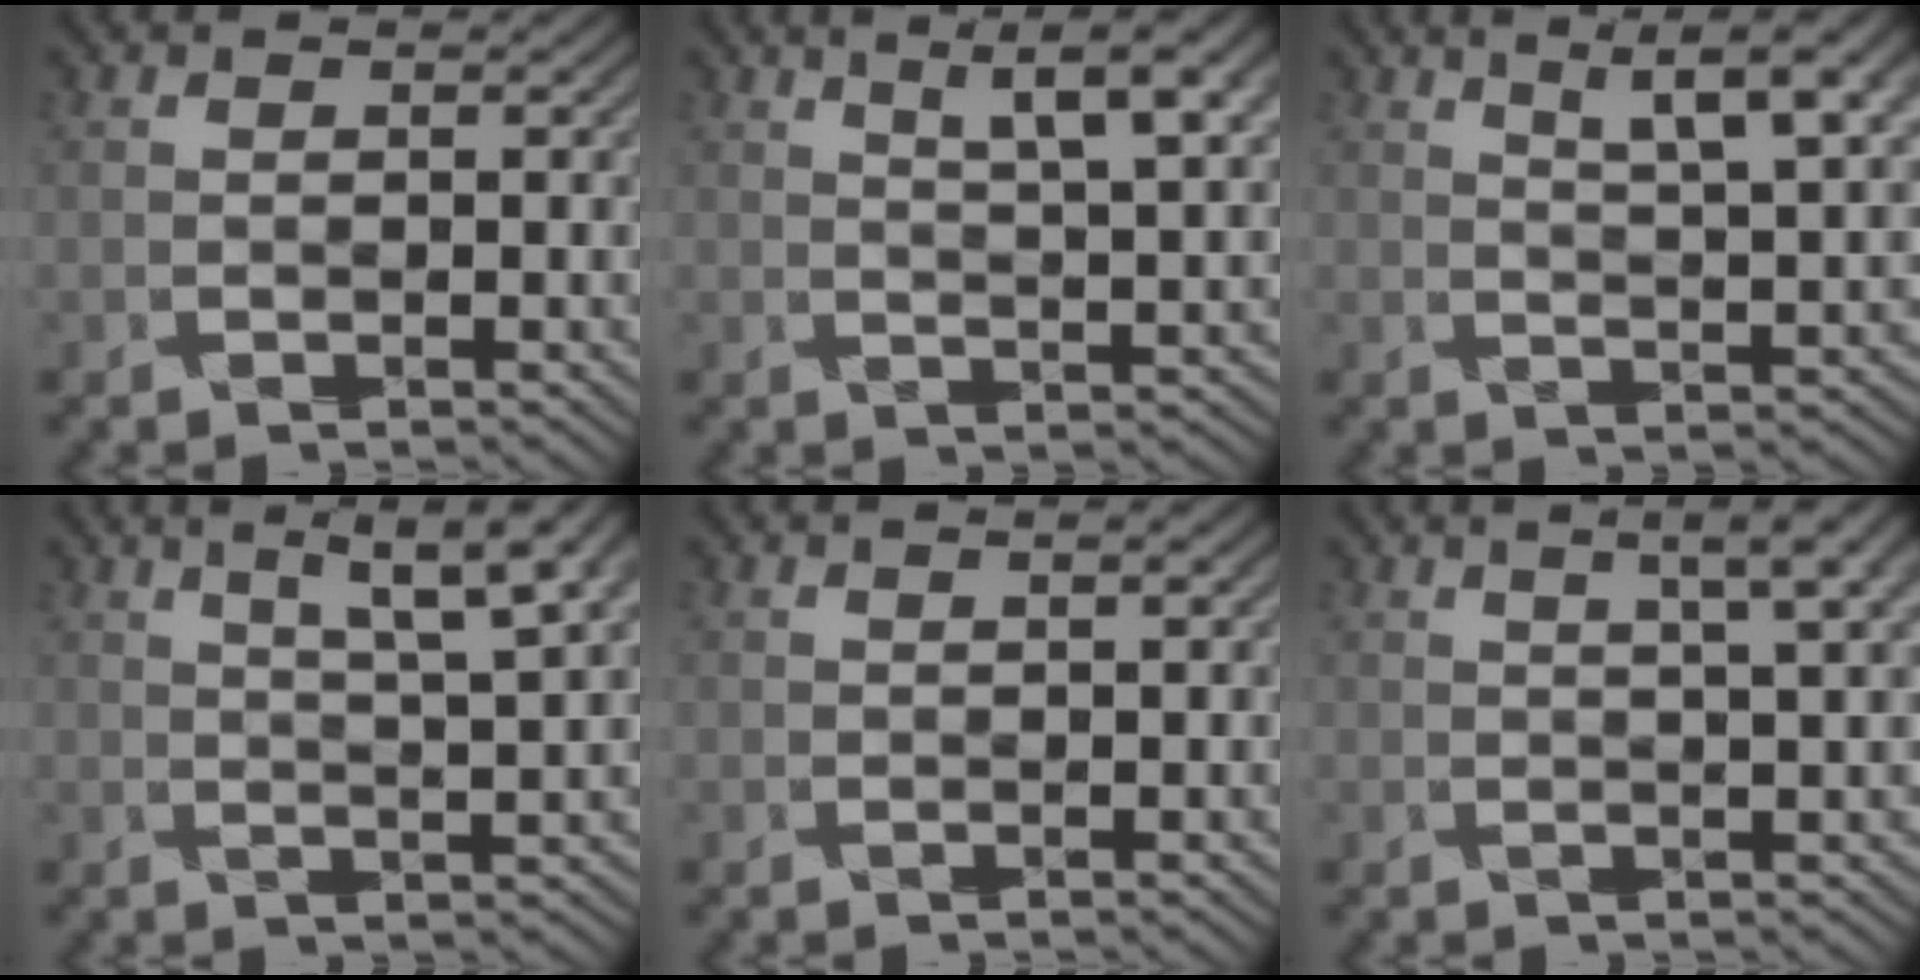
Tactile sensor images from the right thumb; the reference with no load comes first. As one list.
[{"total": 5.7, "force": [3.5, 0.2, 4.5], "torque": [-0.080, 0.010, 0.063]}, {"total": 6.2, "force": [4.0, 0.3, 4.8], "torque": [-0.085, 0.013, 0.070]}, {"total": 6.6, "force": [3.8, 0.2, 5.4], "torque": [-0.091, 0.017, 0.063]}, {"total": 0.8, "force": [0.2, 0.0, 0.8], "torque": [-0.026, -0.001, 0.008]}, {"total": 4.2, "force": [2.1, -0.1, 3.7], "torque": [-0.068, 0.008, 0.036]}]